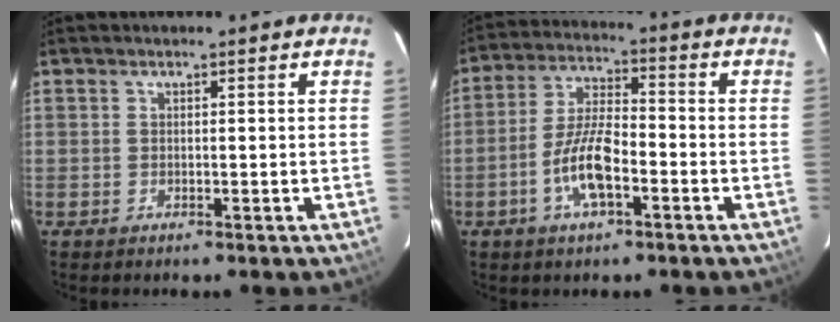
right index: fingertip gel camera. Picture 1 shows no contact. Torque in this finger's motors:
{"motor_torque": [1.31, -0.50, 0.49, 0.10]}